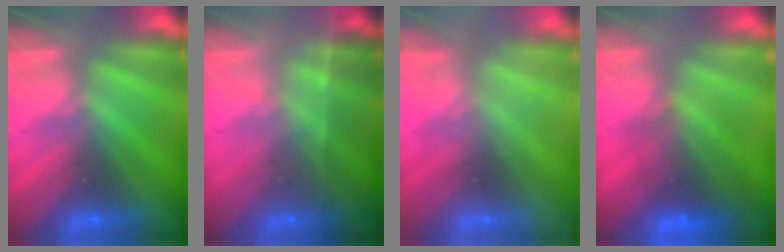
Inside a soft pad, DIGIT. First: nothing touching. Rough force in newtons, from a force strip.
{"total": 1.7}
{"total": 2.1}
{"total": 7.2}